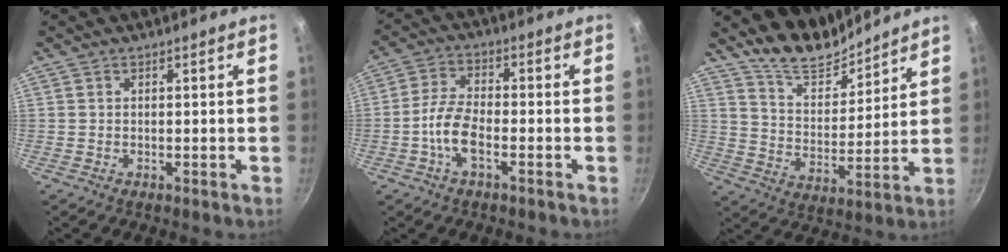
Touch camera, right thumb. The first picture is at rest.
{"total": 7.1, "force": [-2.6, 3.1, 5.9], "torque": [-0.118, 0.024, -0.059]}
{"total": 10.9, "force": [9.8, 3.9, 2.5], "torque": [-0.010, -0.083, 0.173]}